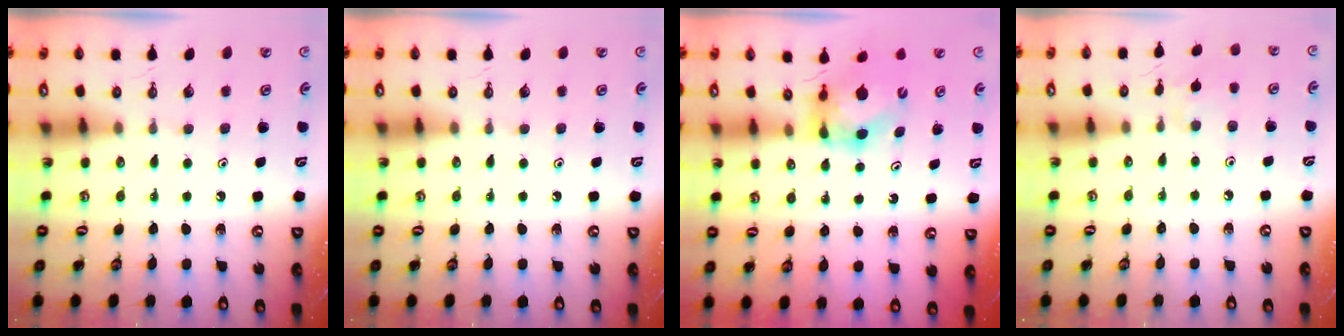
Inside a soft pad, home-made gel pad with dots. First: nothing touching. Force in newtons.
{"total": 0.0}
{"total": 6.1, "press": 6.0, "slide": 0.7}
{"total": 4.8, "press": 4.8, "slide": 0.7}